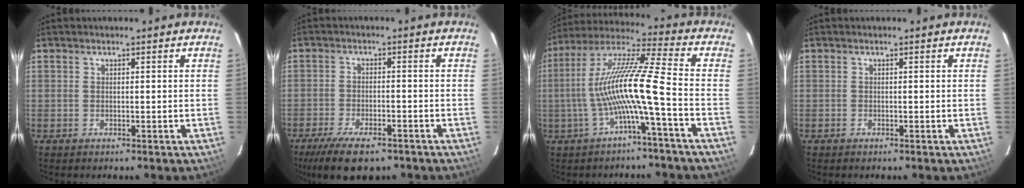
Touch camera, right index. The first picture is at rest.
{"total": 12.0, "force": [-8.9, 4.2, 7.0], "torque": [-0.161, -0.030, -0.146]}
{"total": 12.9, "force": [-3.6, -0.9, 12.4], "torque": [-0.236, 0.007, -0.065]}
{"total": 0.0}